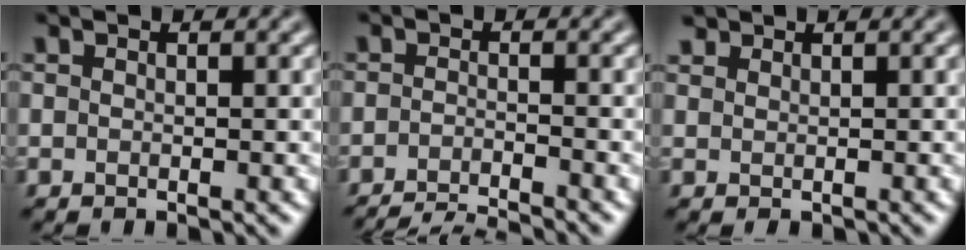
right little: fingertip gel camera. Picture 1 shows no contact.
{"total": 5.4, "force": [-5.1, 0.8, 1.8], "torque": [-0.030, -0.016, -0.082]}
{"total": 1.2, "force": [0.9, 0.7, 0.1], "torque": [0.001, 0.002, 0.020]}